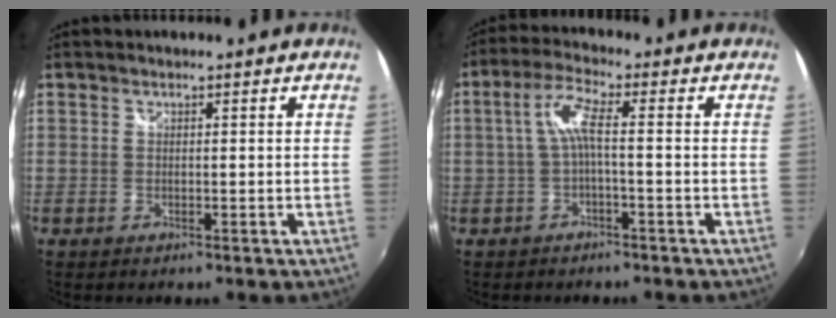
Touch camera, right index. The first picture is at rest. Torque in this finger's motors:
{"motor_torque": [0.41, -0.18, 0.43, 0.10]}